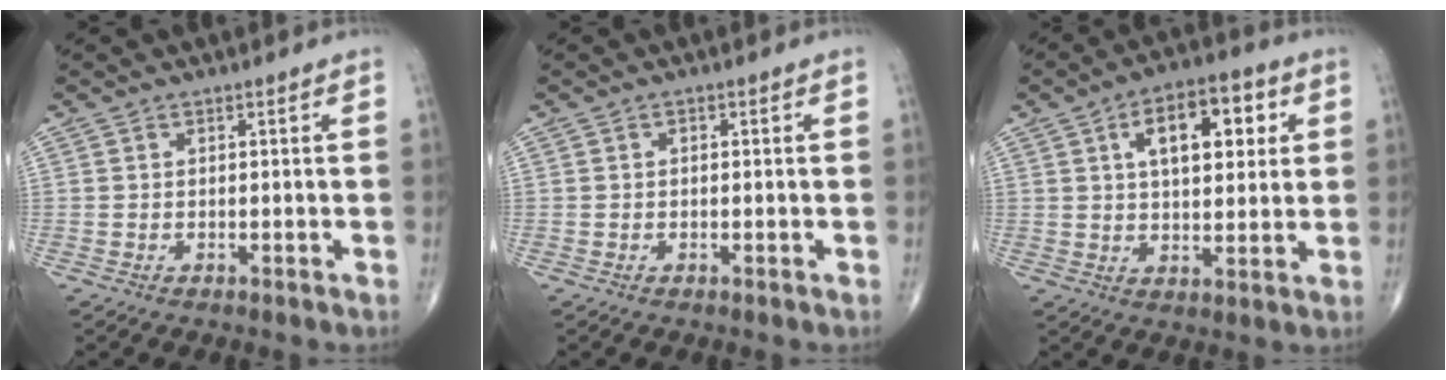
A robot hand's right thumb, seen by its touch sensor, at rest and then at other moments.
{"total": 0.6, "force": [0.1, 0.4, 0.4], "torque": [-0.006, 0.000, 0.001]}
{"total": 13.0, "force": [4.1, 6.6, 10.4], "torque": [-0.126, 0.003, 0.061]}